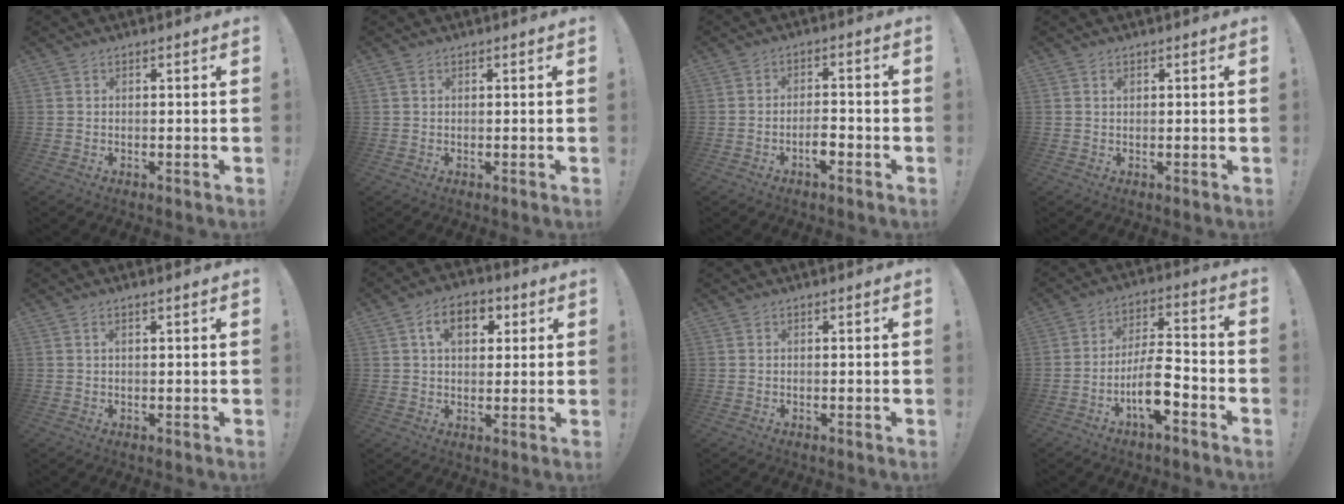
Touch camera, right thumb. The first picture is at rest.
{"total": 1.0, "force": [0.5, 0.6, 0.6], "torque": [-0.005, -0.001, 0.008]}
{"total": 4.0, "force": [-2.1, 1.4, 3.1], "torque": [-0.049, 0.007, -0.036]}
{"total": 0.7, "force": [0.3, 0.4, 0.4], "torque": [0.001, -0.002, 0.004]}
{"total": 1.1, "force": [0.4, -0.2, 1.1], "torque": [-0.021, 0.001, 0.006]}
{"total": 9.6, "force": [3.3, 6.2, 6.6], "torque": [-0.088, 0.006, 0.055]}
{"total": 0.0}
{"total": 11.8, "force": [-5.2, 3.9, 9.8], "torque": [-0.187, 0.021, -0.093]}